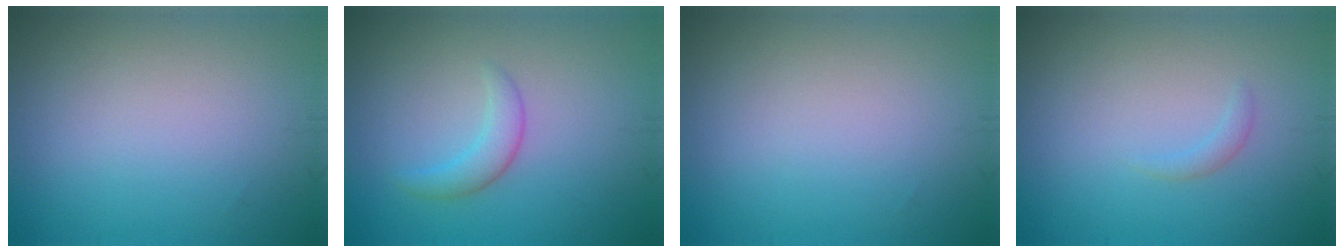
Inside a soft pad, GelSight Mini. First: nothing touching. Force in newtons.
{"total": 1.9, "press": 1.9, "slide": 0.1}
{"total": 0.0}
{"total": 0.8, "press": 0.8, "slide": 0.1}